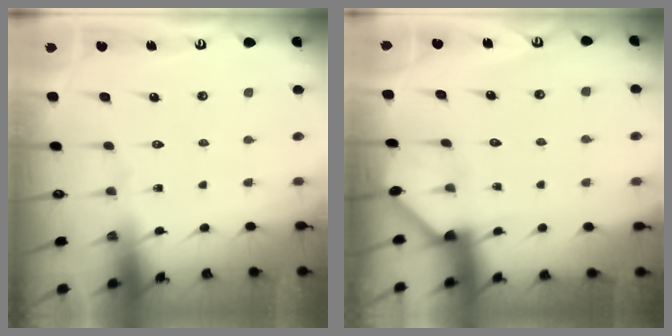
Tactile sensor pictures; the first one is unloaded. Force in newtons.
{"total": 2.0, "press": 2.0, "slide": 0.1}